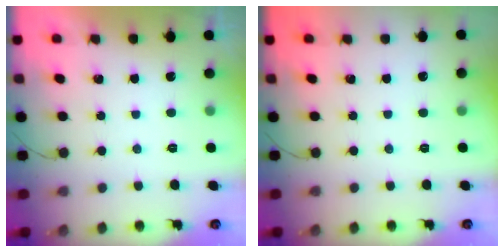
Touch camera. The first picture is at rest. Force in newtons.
{"total": 0.0}